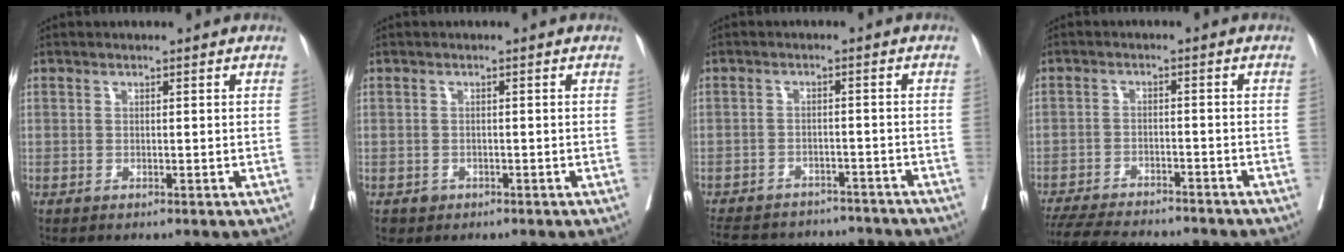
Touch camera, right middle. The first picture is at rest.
{"total": 1.3, "force": [-0.6, 1.1, 0.2], "torque": [-0.003, 0.003, -0.007]}
{"total": 16.1, "force": [-14.6, 5.1, 4.4], "torque": [-0.108, 0.004, -0.190]}
{"total": 15.1, "force": [-13.6, 2.7, 6.1], "torque": [-0.119, -0.021, -0.192]}